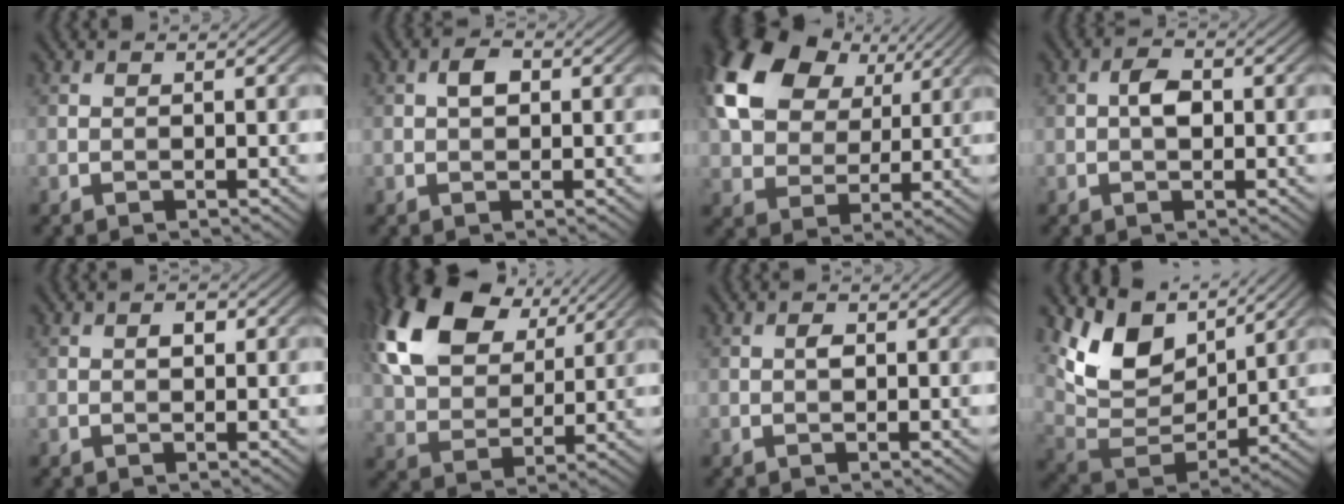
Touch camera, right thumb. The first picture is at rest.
{"total": 2.0, "force": [0.3, 1.2, 1.6], "torque": [-0.031, 0.006, 0.001]}
{"total": 15.1, "force": [6.1, 10.1, 9.3], "torque": [-0.220, 0.024, 0.117]}
{"total": 2.6, "force": [-0.1, 1.5, 2.2], "torque": [-0.041, 0.008, -0.005]}
{"total": 1.3, "force": [0.2, 0.8, 1.0], "torque": [-0.017, 0.003, 0.001]}
{"total": 16.2, "force": [7.6, 10.2, 10.1], "torque": [-0.239, 0.025, 0.137]}
{"total": 1.0, "force": [0.0, 0.5, 0.8], "torque": [-0.016, 0.003, -0.001]}
{"total": 10.6, "force": [6.1, 6.1, 6.2], "torque": [-0.150, -0.006, 0.119]}